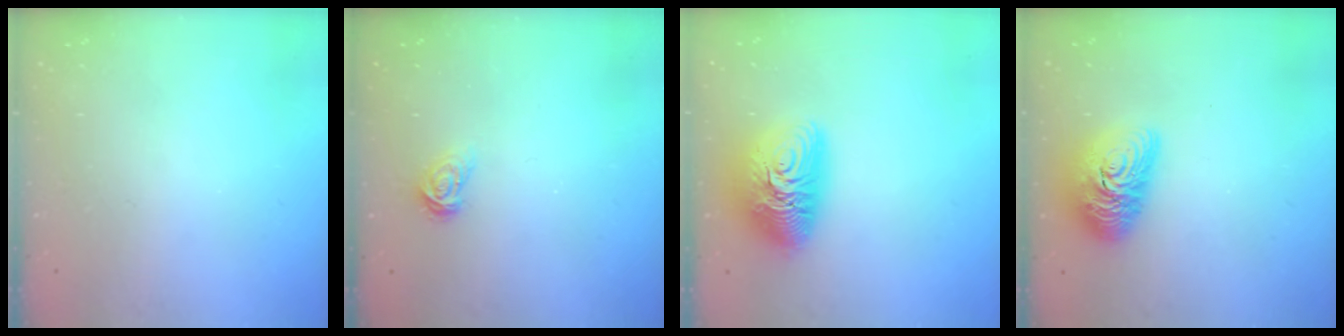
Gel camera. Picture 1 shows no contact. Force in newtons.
{"total": 3.9, "press": 3.9, "slide": 0.6}
{"total": 13.7, "press": 13.6, "slide": 1.1}
{"total": 13.9, "press": 13.9, "slide": 1.0}